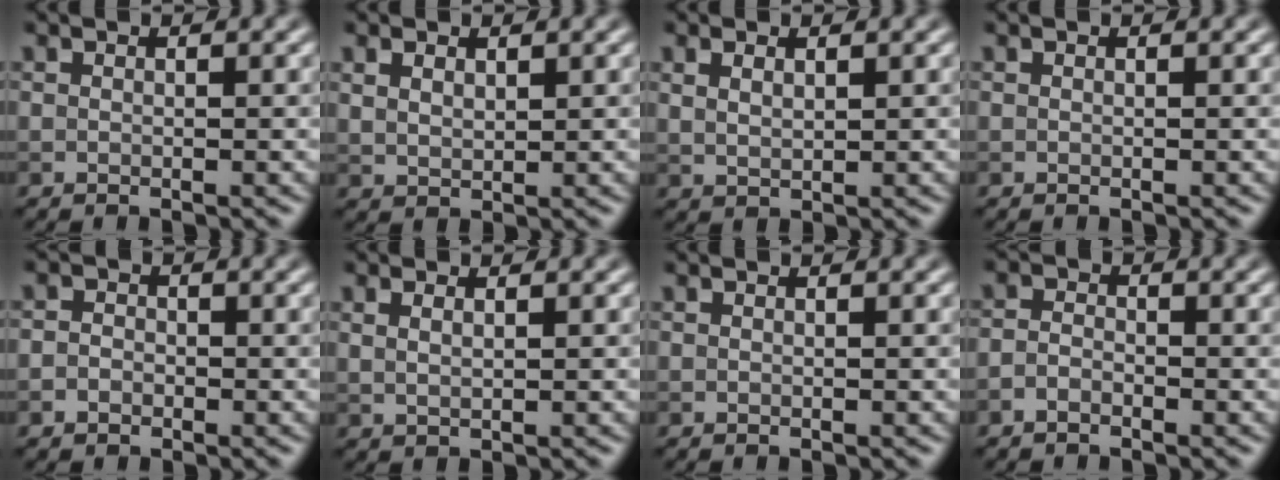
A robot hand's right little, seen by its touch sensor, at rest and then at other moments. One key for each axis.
{"total": 1.6, "fx": 1.0, "fy": 0.9, "fz": 0.9, "tx": -0.022, "ty": -0.001, "tz": 0.025}
{"total": 1.5, "fx": 0.8, "fy": 0.6, "fz": 1.1, "tx": -0.026, "ty": -0.001, "tz": 0.021}
{"total": 0.0}
{"total": 1.4, "fx": -0.5, "fy": 1.2, "fz": 0.5, "tx": 0.004, "ty": 0.001, "tz": -0.016}
{"total": 1.1, "fx": 0.6, "fy": 0.4, "fz": 0.9, "tx": -0.019, "ty": 0.000, "tz": 0.014}
{"total": 0.0}
{"total": 1.4, "fx": -1.0, "fy": 0.8, "fz": 0.6, "tx": -0.011, "ty": 0.002, "tz": -0.024}